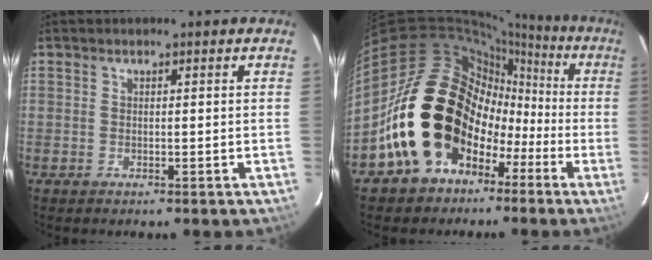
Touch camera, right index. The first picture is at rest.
{"total": 21.3, "force": [-5.7, 17.2, 11.1], "torque": [-0.221, 0.035, -0.076]}